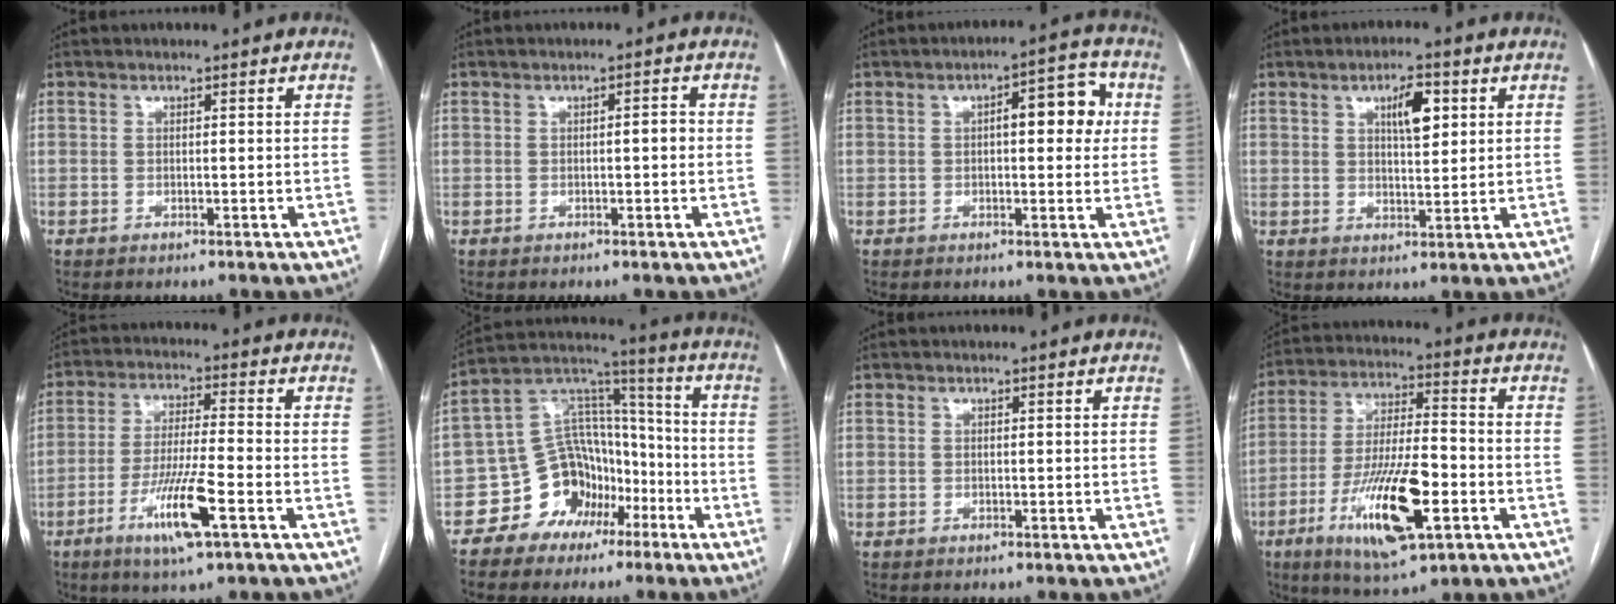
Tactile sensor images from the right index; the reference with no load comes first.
{"total": 1.4, "force": [-0.2, 0.3, 1.4], "torque": [-0.018, 0.003, -0.003]}
{"total": 7.4, "force": [1.2, 2.6, 6.8], "torque": [-0.086, 0.024, 0.012]}
{"total": 5.6, "force": [2.2, 1.7, 4.8], "torque": [-0.082, 0.005, 0.038]}
{"total": 10.1, "force": [-4.5, 0.2, 9.1], "torque": [-0.177, -0.017, -0.084]}
{"total": 12.1, "force": [-6.0, 9.1, 5.1], "torque": [-0.099, 0.051, -0.102]}
{"total": 0.0}
{"total": 16.1, "force": [-6.0, 3.6, 14.5], "torque": [-0.281, -0.015, -0.098]}